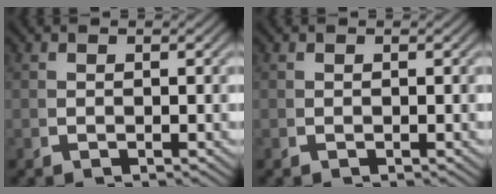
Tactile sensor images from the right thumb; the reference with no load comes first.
{"total": 0.0}